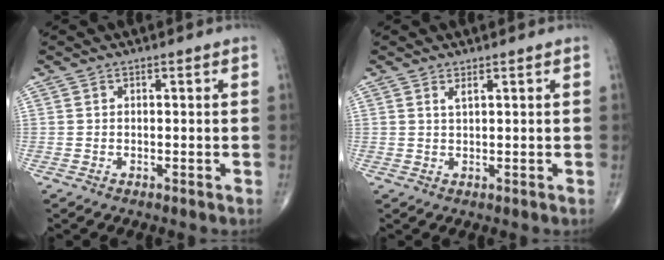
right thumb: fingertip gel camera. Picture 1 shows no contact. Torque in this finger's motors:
{"motor_torque": [-0.20, -0.20, 0.25, 0.19, 0.06]}